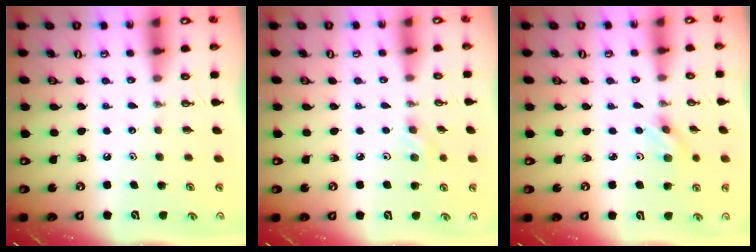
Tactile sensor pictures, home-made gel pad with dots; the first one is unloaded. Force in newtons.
{"total": 2.1, "press": 2.0, "slide": 0.5}
{"total": 2.0, "press": 1.9, "slide": 0.6}